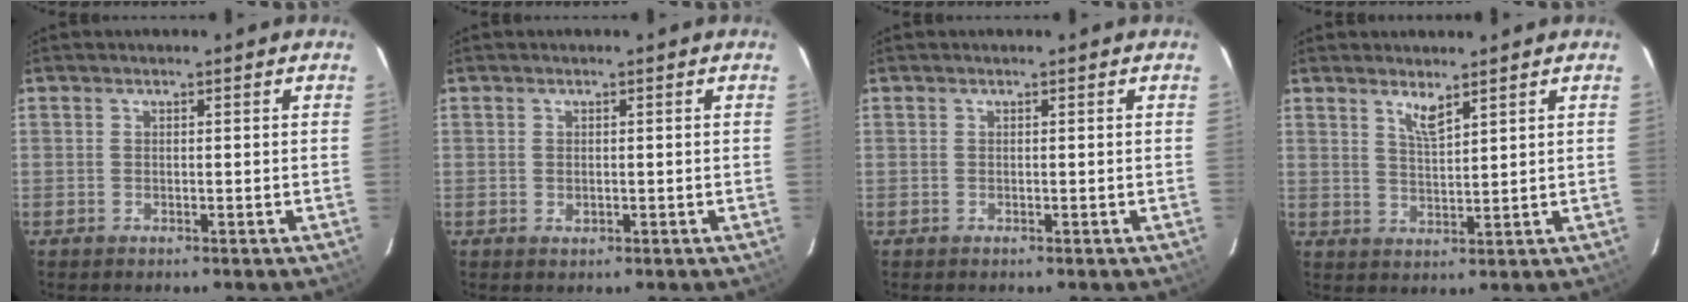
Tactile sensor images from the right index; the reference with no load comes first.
{"total": 0.9, "force": [0.0, 0.7, 0.6], "torque": [-0.009, 0.002, 0.000]}
{"total": 0.0}
{"total": 3.6, "force": [2.6, 0.7, 2.4], "torque": [-0.045, -0.003, 0.048]}